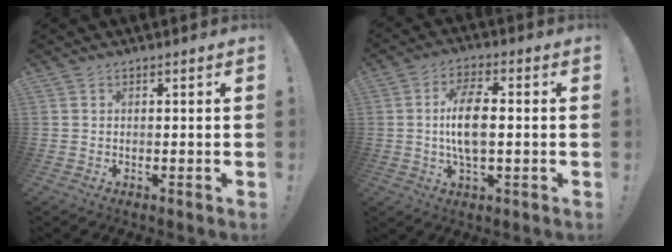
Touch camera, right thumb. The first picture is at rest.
{"total": 10.5, "force": [0.0, 4.4, 9.6], "torque": [-0.179, -0.003, -0.005]}